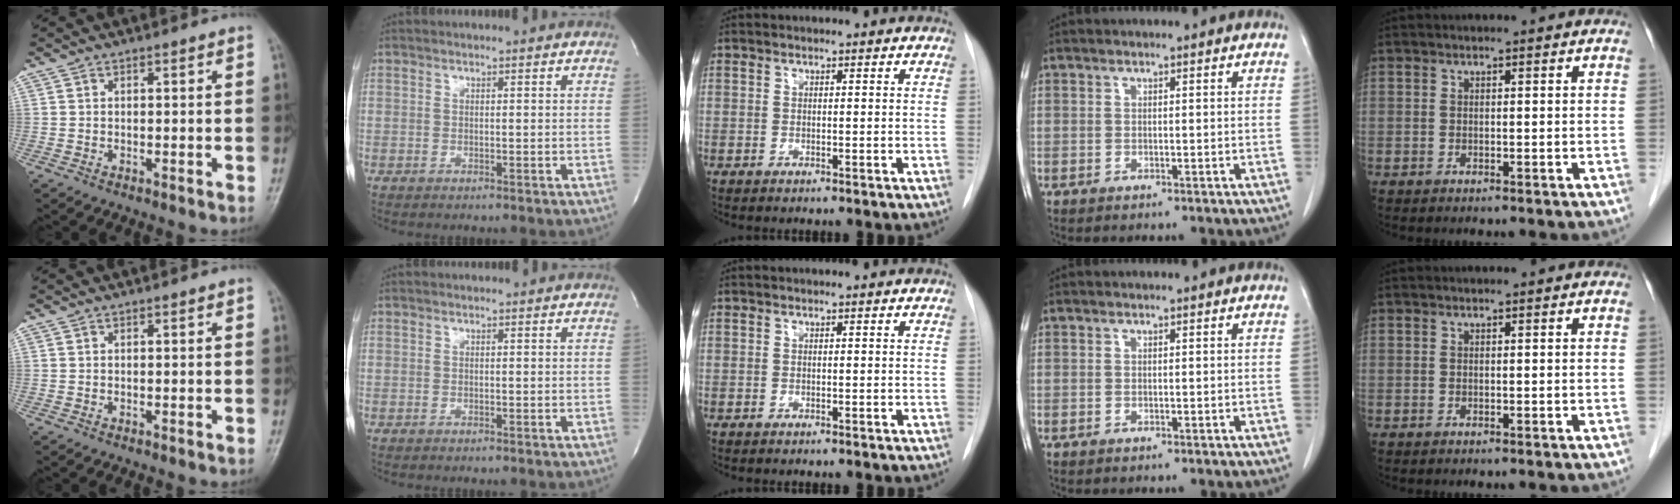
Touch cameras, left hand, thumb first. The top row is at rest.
{}